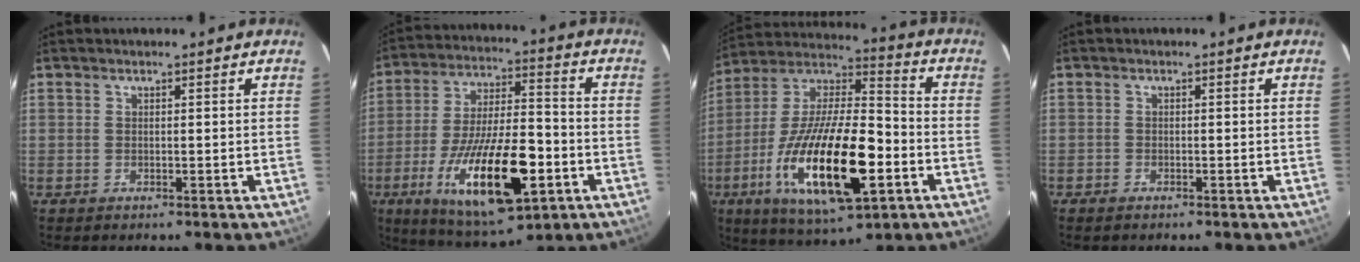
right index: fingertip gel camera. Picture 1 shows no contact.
{"total": 21.9, "force": [-8.6, 7.9, 18.5], "torque": [-0.351, -0.027, -0.128]}
{"total": 25.5, "force": [-8.8, 8.5, 22.4], "torque": [-0.429, -0.035, -0.152]}
{"total": 1.3, "force": [-1.1, 0.7, 0.1], "torque": [-0.005, 0.000, -0.022]}